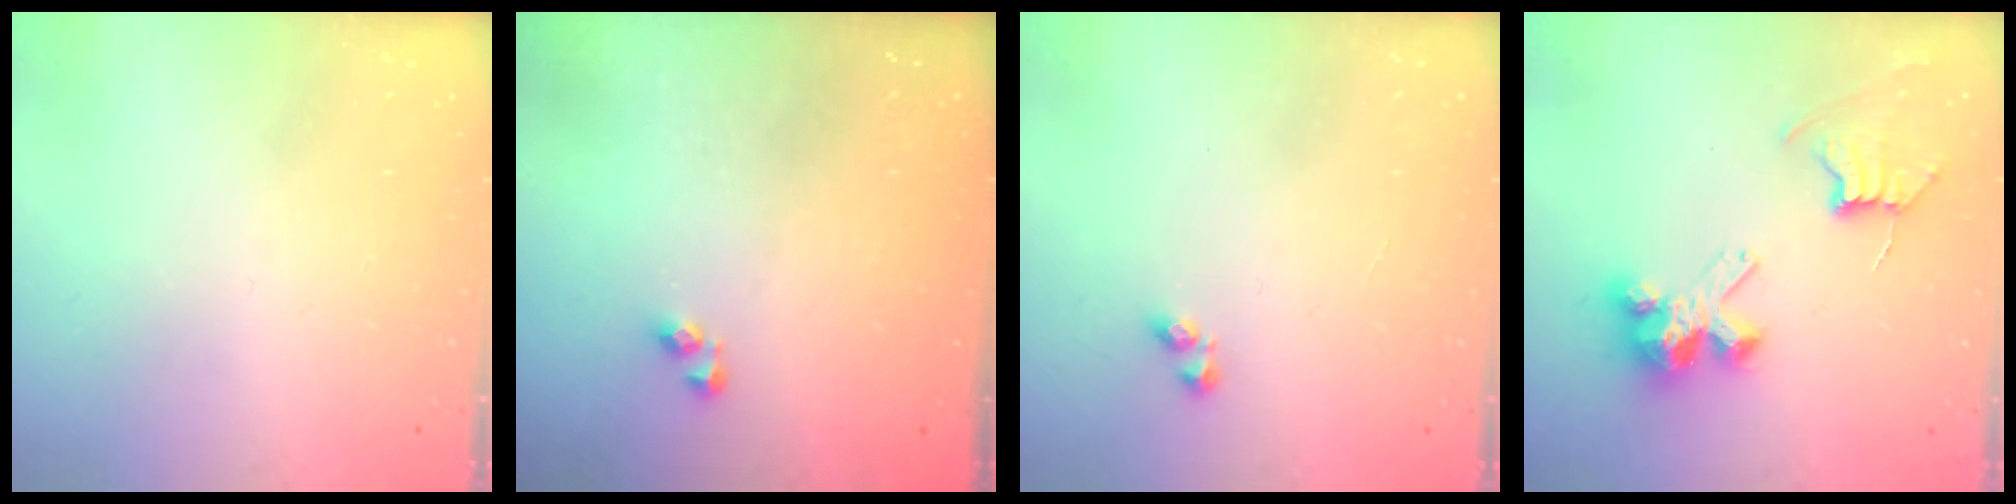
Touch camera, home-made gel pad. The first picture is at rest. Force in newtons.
{"total": 3.7, "press": 3.7, "slide": 0.2}
{"total": 2.9, "press": 2.6, "slide": 1.3}
{"total": 7.9, "press": 7.8, "slide": 0.6}